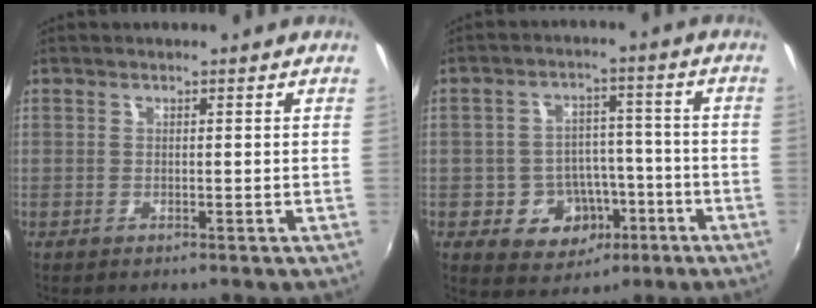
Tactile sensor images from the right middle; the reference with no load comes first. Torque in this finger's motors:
{"motor_torque": [0.66, -0.59, 0.06, 0.02]}